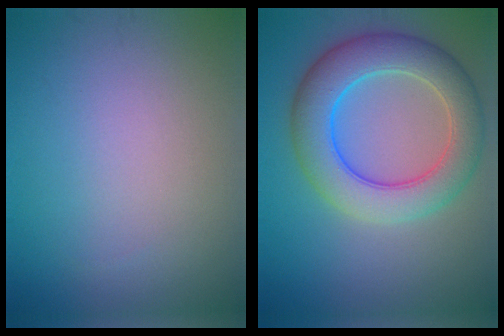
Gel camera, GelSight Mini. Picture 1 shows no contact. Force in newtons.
{"total": 7.7, "press": 7.7, "slide": 0.2}